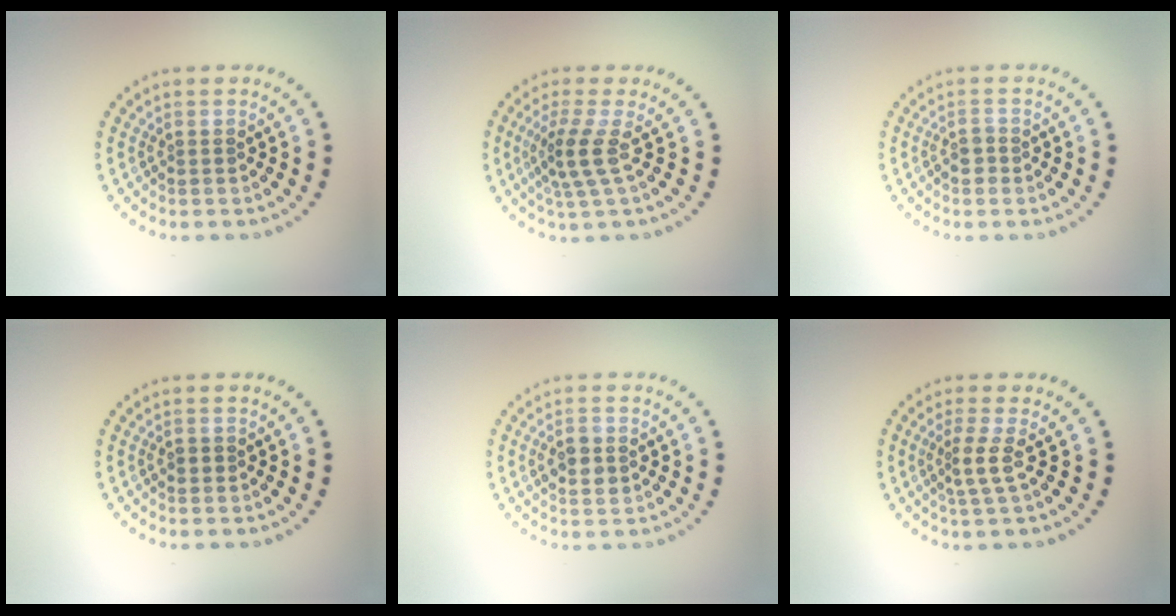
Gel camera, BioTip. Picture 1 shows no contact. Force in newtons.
{"total": 2.8, "press": 2.2, "slide": 1.8}
{"total": 1.5, "press": 1.3, "slide": 0.8}
{"total": 0.8, "press": 0.8, "slide": 0.1}
{"total": 2.5, "press": 2.4, "slide": 0.1}
{"total": 2.2, "press": 1.6, "slide": 1.5}